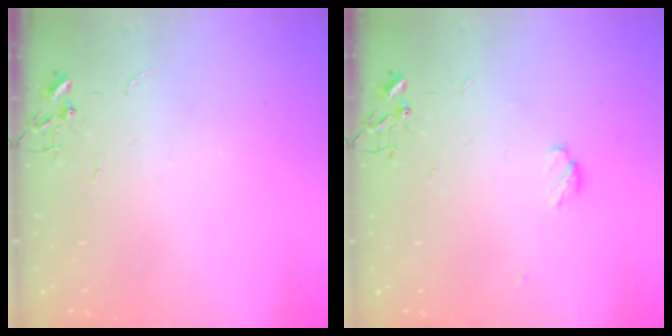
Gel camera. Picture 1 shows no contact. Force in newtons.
{"total": 4.5, "press": 4.4, "slide": 1.2}